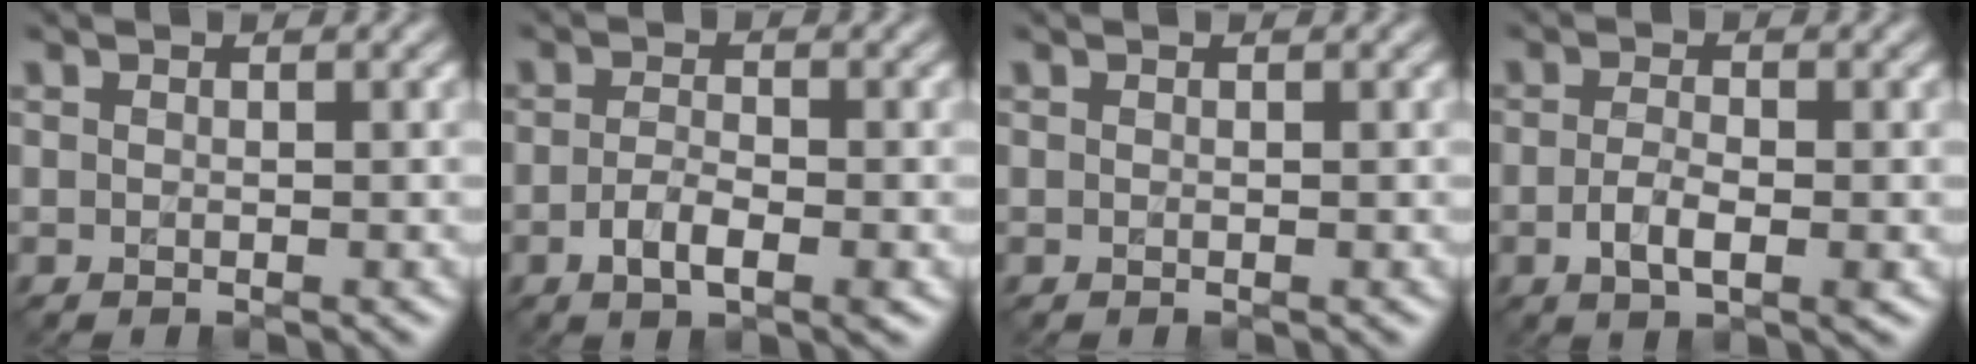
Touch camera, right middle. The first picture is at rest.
{"total": 2.6, "force": [-1.4, 1.0, 2.0], "torque": [-0.045, -0.009, -0.029]}
{"total": 0.0}
{"total": 2.5, "force": [-1.1, 0.9, 2.1], "torque": [-0.046, -0.010, -0.021]}